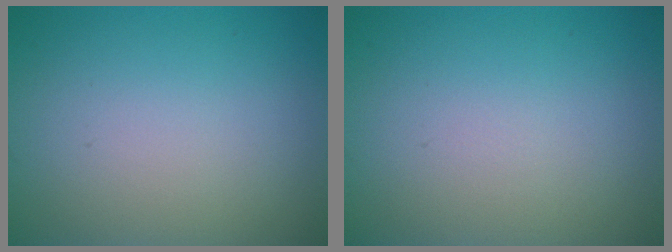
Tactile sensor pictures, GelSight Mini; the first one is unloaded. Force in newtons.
{"total": 0.0}